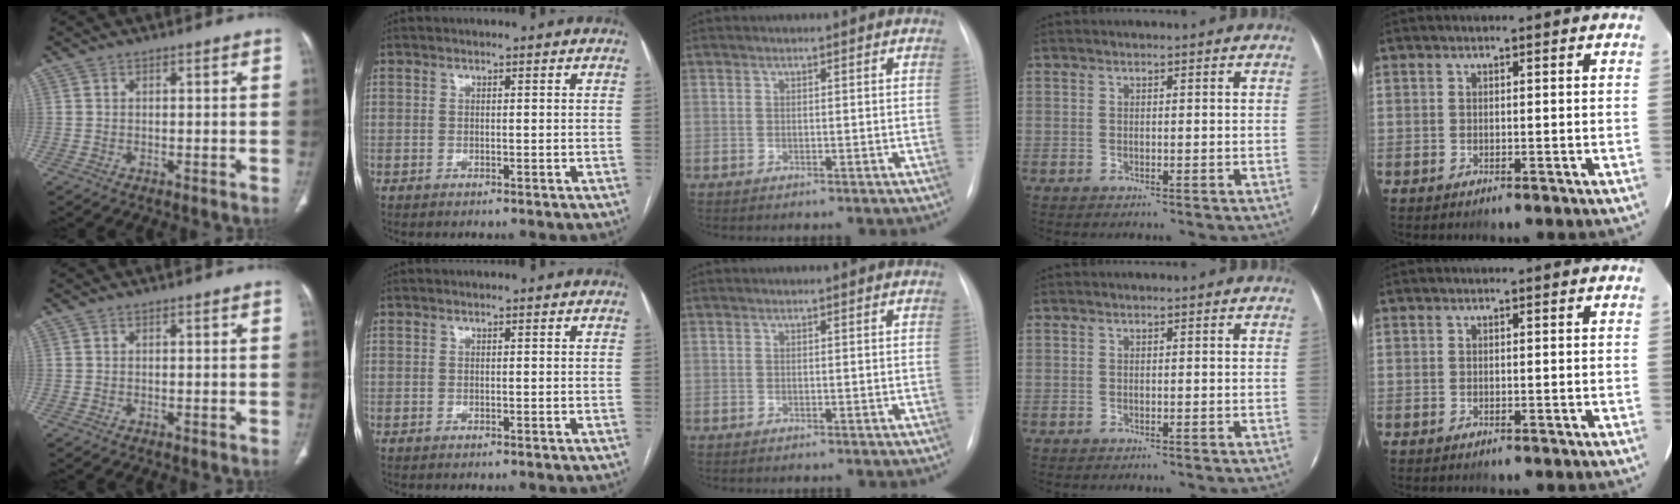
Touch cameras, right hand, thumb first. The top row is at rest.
{}